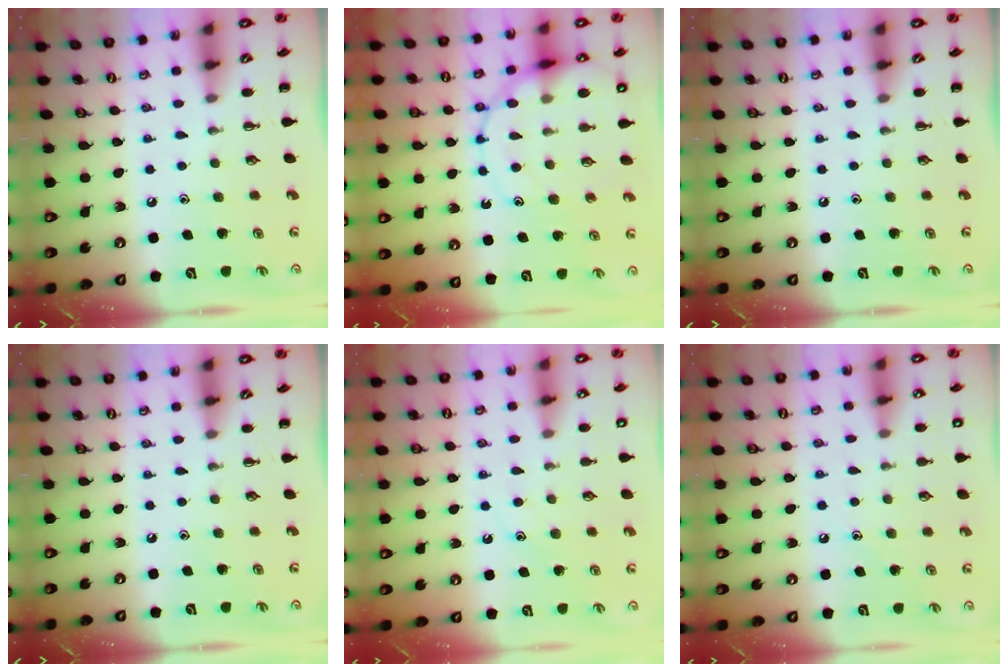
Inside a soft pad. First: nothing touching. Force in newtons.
{"total": 15.3, "press": 15.0, "slide": 3.0}
{"total": 0.0}
{"total": 0.0}
{"total": 8.9, "press": 8.8, "slide": 1.3}
{"total": 9.7, "press": 9.6, "slide": 1.8}